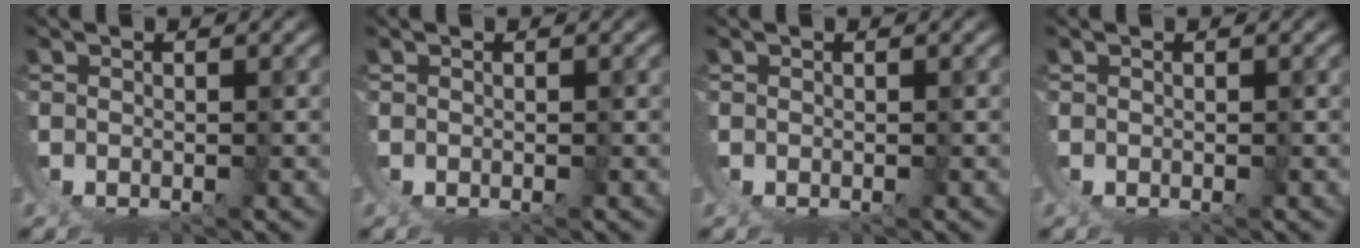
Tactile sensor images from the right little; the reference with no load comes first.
{"total": 0.0}
{"total": 0.0}
{"total": 0.0}